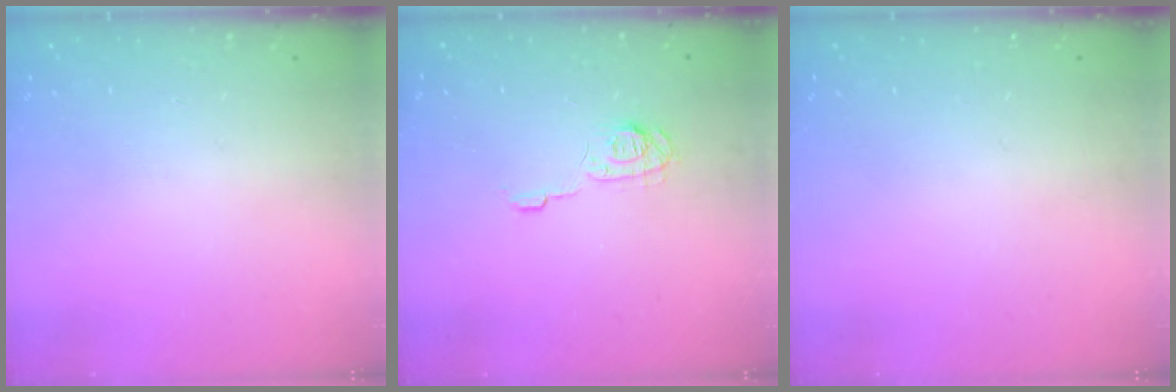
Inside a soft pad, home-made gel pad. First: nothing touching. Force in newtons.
{"total": 5.4, "press": 5.4, "slide": 0.6}
{"total": 0.0}